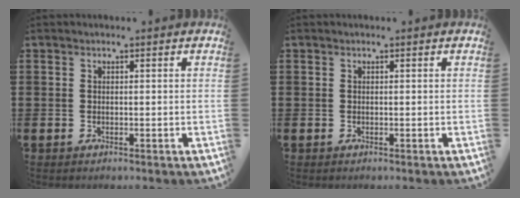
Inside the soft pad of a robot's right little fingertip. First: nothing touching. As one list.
[{"total": 0.0}]